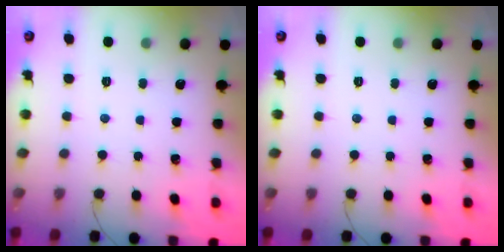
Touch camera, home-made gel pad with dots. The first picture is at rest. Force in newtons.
{"total": 0.0}